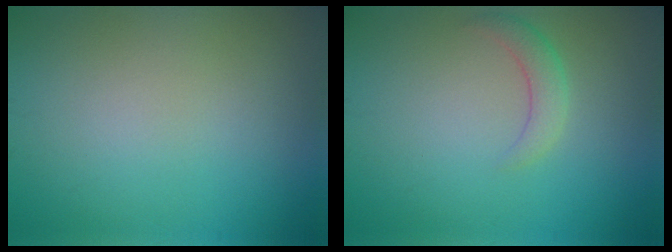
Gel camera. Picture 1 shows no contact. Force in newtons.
{"total": 1.7, "press": 1.7, "slide": 0.0}